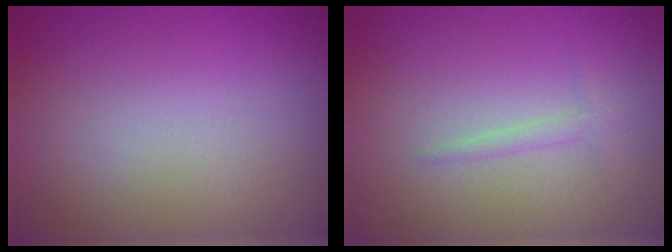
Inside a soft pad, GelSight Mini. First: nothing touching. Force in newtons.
{"total": 1.1, "press": 1.1, "slide": 0.0}